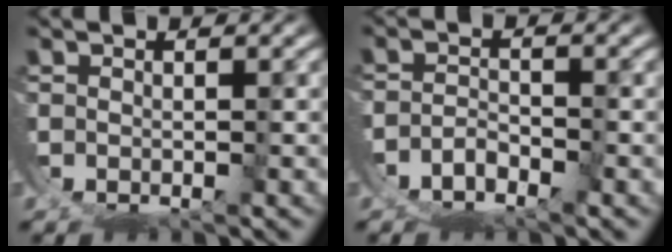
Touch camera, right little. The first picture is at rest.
{"total": 3.9, "force": [-2.9, 2.3, 1.2], "torque": [-0.023, -0.004, -0.056]}